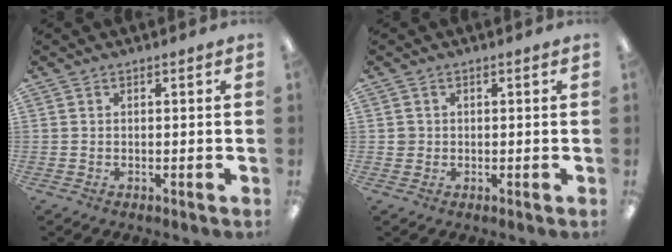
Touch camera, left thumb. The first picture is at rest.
{"total": 1.5, "force": [0.2, 1.4, 0.1], "torque": [-0.002, 0.006, 0.001]}